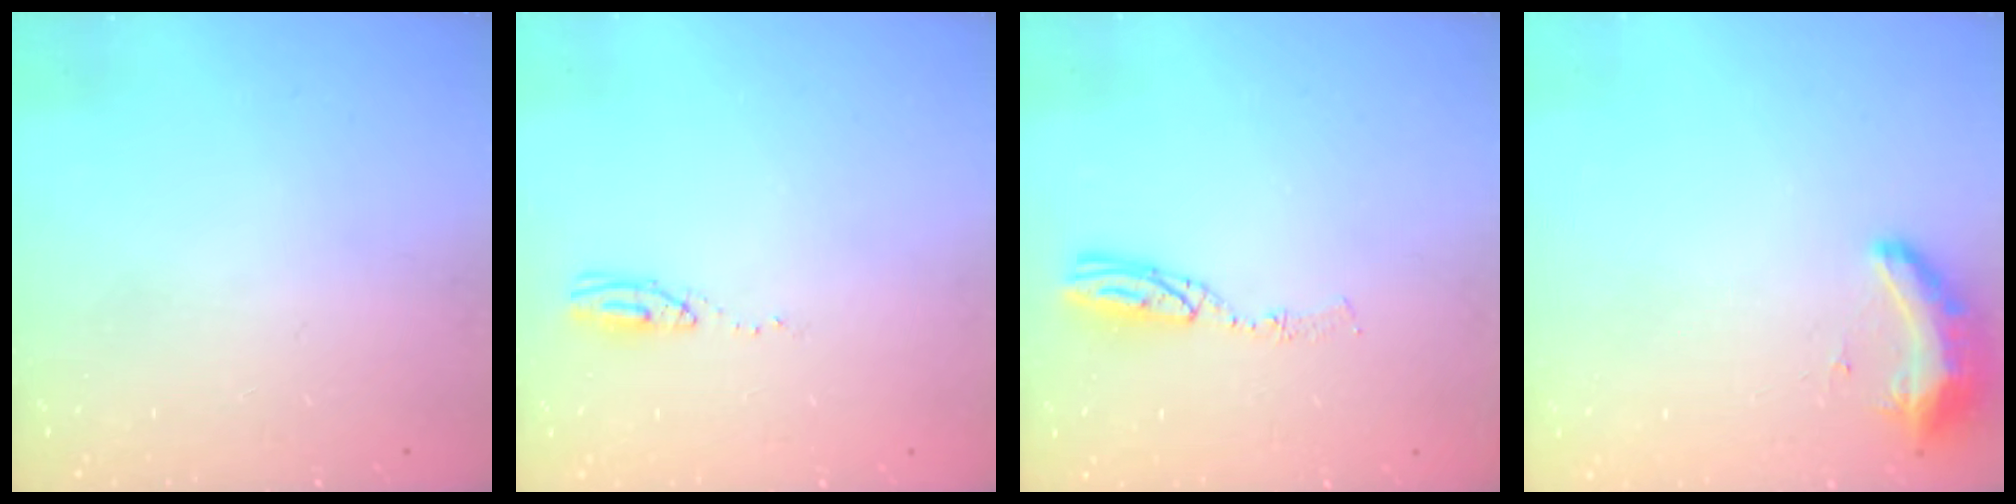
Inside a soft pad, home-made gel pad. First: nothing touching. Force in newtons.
{"total": 3.9, "press": 3.7, "slide": 1.2}
{"total": 5.0, "press": 5.0, "slide": 0.2}
{"total": 9.0, "press": 8.7, "slide": 2.3}